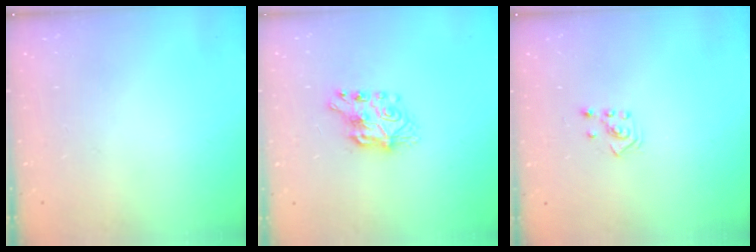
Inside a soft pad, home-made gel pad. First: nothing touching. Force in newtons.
{"total": 7.7, "press": 7.6, "slide": 0.7}
{"total": 2.3, "press": 2.2, "slide": 0.7}